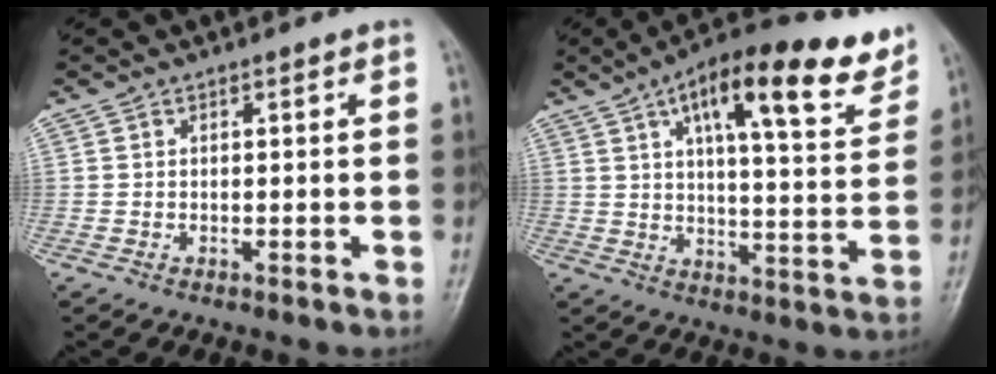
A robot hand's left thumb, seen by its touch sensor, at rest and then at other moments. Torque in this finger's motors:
{"motor_torque": [1.18, 1.16, 1.57, -1.20, 0.10]}